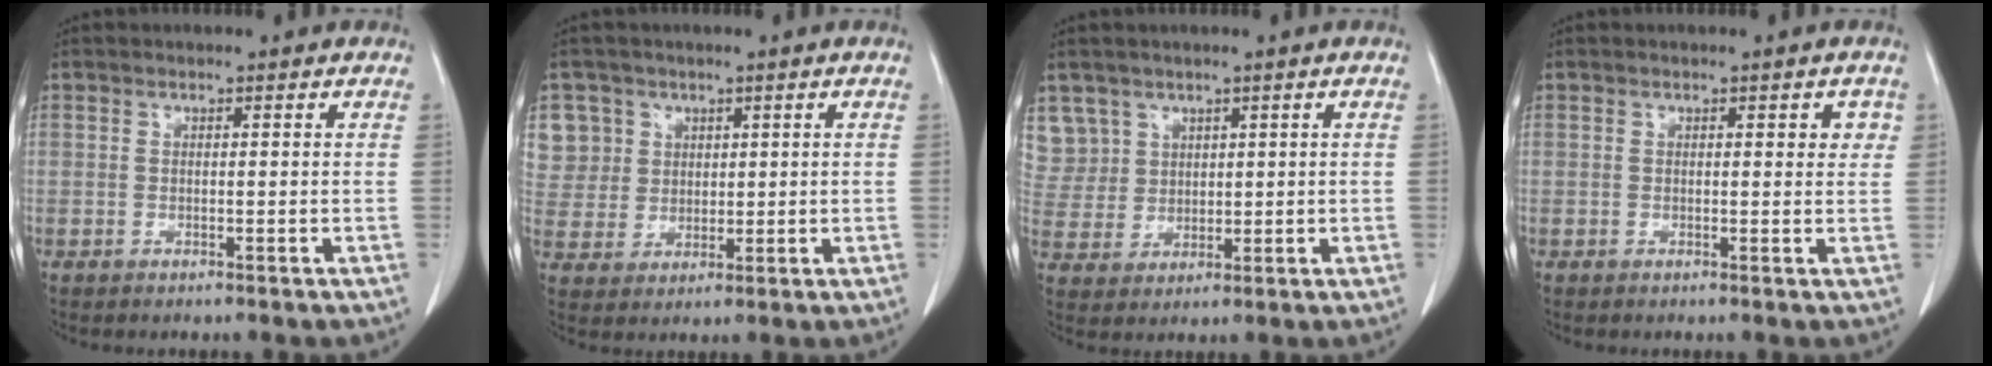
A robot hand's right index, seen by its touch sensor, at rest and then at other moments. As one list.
[{"total": 7.8, "force": [3.4, 7.0, 0.1], "torque": [0.005, 0.019, 0.078]}, {"total": 6.8, "force": [3.8, 5.6, -0.3], "torque": [0.013, 0.013, 0.088]}, {"total": 2.1, "force": [0.8, 1.0, 1.7], "torque": [-0.014, 0.002, 0.006]}]